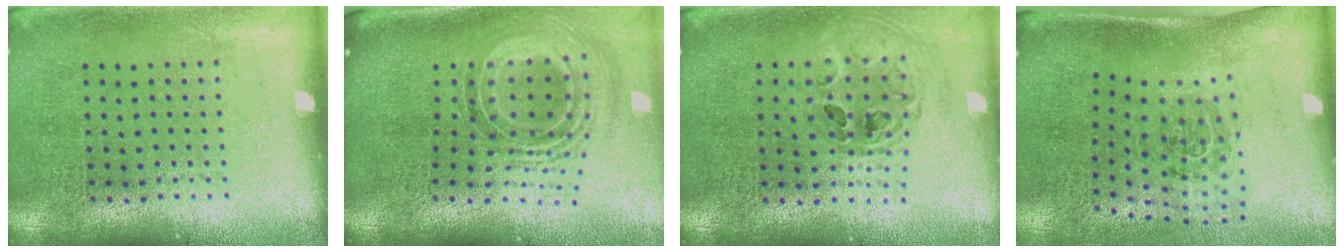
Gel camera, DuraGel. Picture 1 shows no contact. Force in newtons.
{"total": 1.8, "press": 1.3, "slide": 1.2}
{"total": 0.7, "press": 0.7, "slide": 0.1}
{"total": 1.7, "press": 1.1, "slide": 1.4}